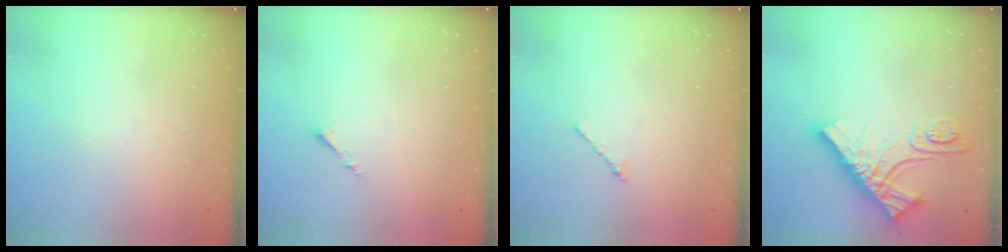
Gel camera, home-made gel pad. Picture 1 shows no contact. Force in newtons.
{"total": 1.1, "press": 1.0, "slide": 0.3}
{"total": 1.2, "press": 1.1, "slide": 0.5}
{"total": 14.2, "press": 14.1, "slide": 1.5}